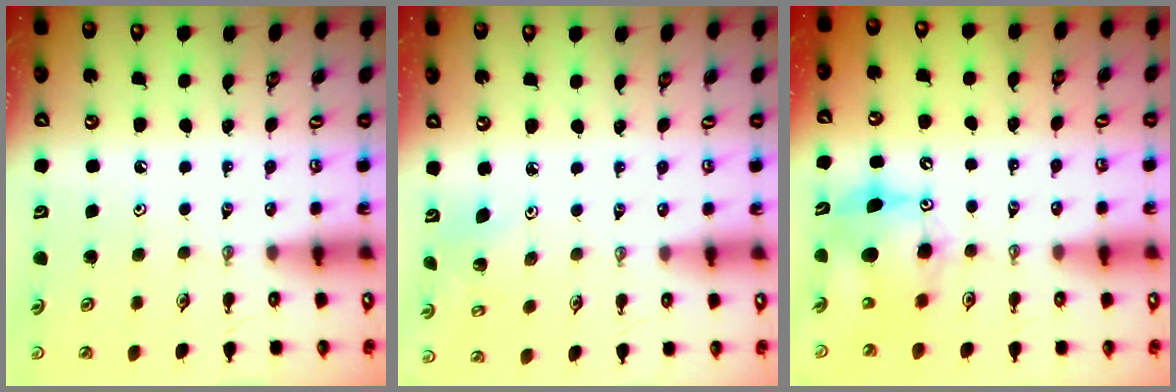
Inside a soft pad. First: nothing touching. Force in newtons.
{"total": 3.2, "press": 3.2, "slide": 0.2}
{"total": 8.8, "press": 8.8, "slide": 0.6}